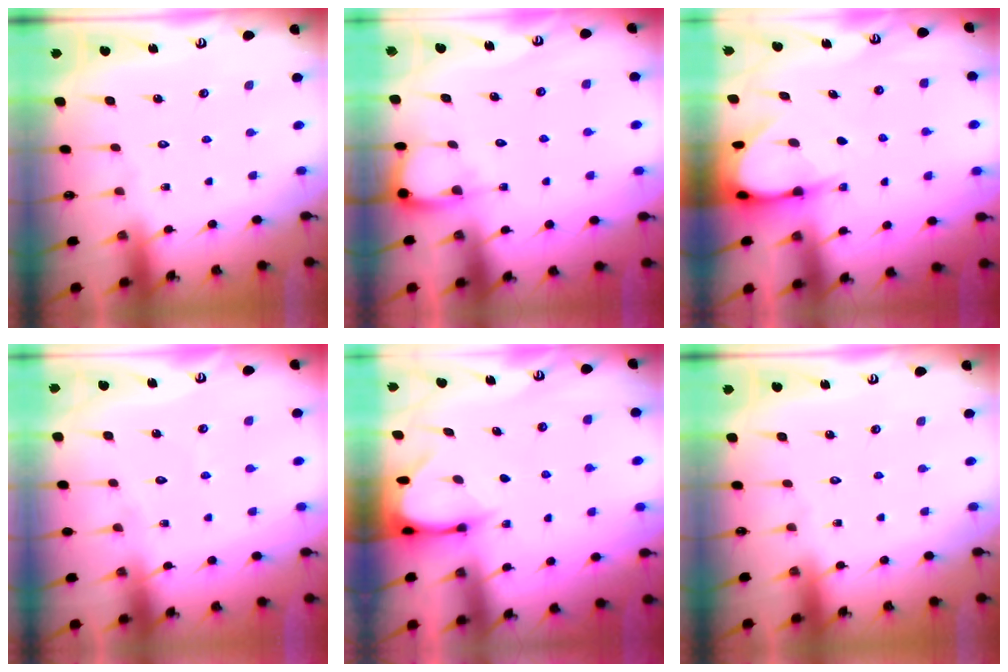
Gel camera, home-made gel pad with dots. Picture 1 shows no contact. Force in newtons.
{"total": 4.5, "press": 4.5, "slide": 0.4}
{"total": 5.3, "press": 5.3, "slide": 0.7}
{"total": 2.3, "press": 2.3, "slide": 0.2}
{"total": 3.7, "press": 3.7, "slide": 0.3}
{"total": 0.0}